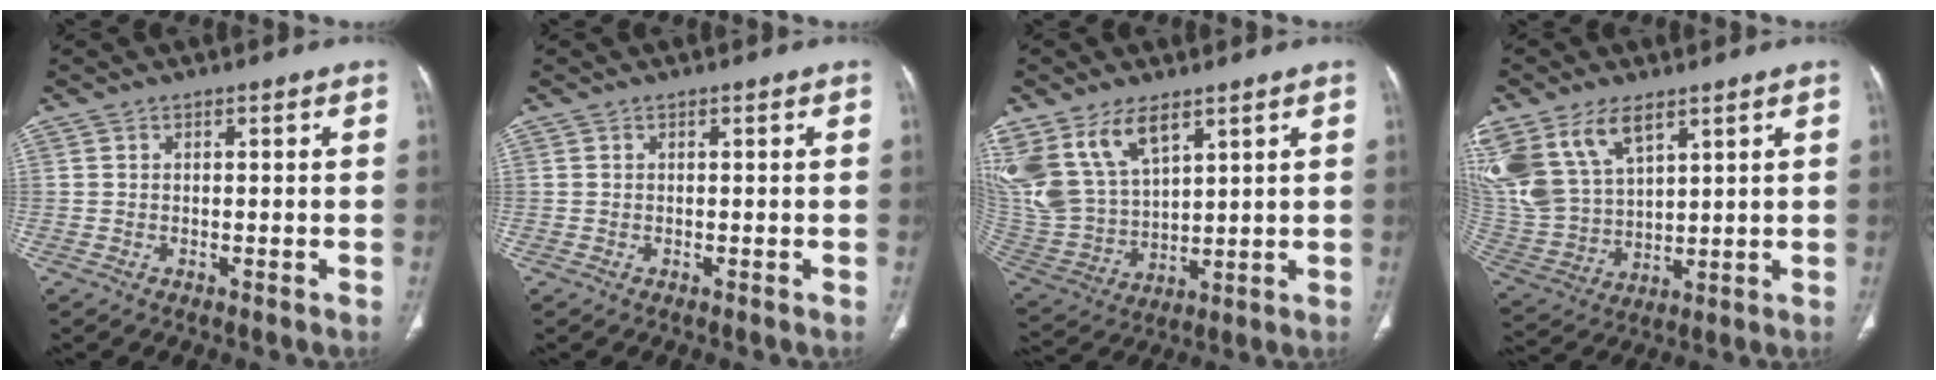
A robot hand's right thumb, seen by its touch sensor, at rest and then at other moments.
{"total": 0.0}
{"total": 16.2, "force": [9.2, 8.7, 10.1], "torque": [-0.203, -0.031, 0.203]}
{"total": 18.1, "force": [9.6, 10.4, 11.3], "torque": [-0.246, -0.018, 0.203]}